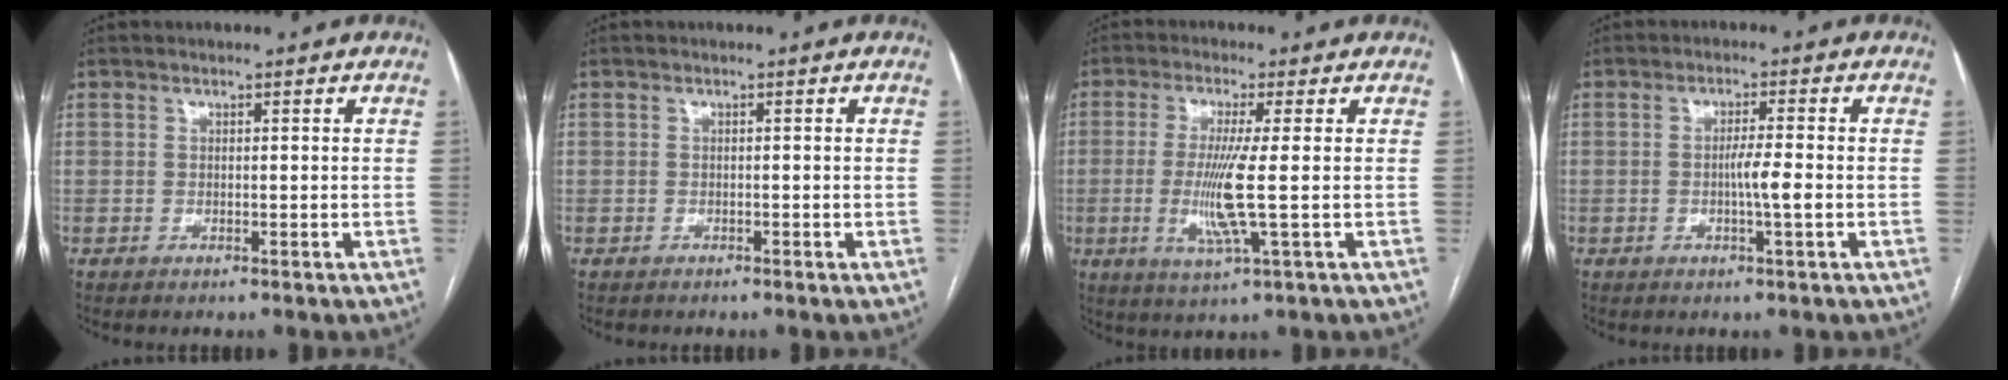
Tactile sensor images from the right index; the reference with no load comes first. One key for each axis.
{"total": 0.7, "fx": -0.5, "fy": 0.5, "fz": -0.1, "tx": -0.002, "ty": 0.004, "tz": -0.012}
{"total": 7.8, "fx": -0.8, "fy": -0.7, "fz": 7.7, "tx": -0.163, "ty": -0.019, "tz": -0.017}
{"total": 3.5, "fx": -0.7, "fy": -0.3, "fz": 3.4, "tx": -0.060, "ty": -0.002, "tz": -0.011}